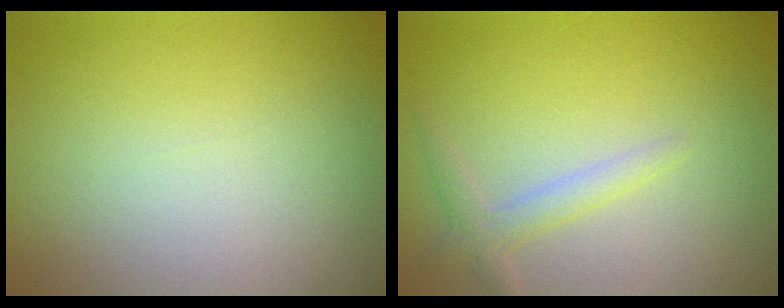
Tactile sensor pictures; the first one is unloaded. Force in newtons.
{"total": 1.9, "press": 1.9, "slide": 0.1}